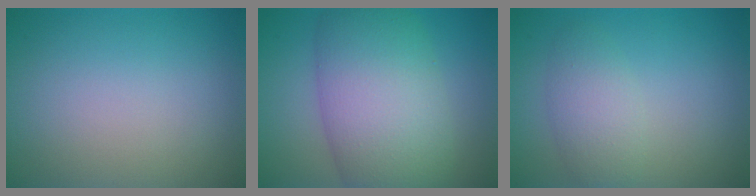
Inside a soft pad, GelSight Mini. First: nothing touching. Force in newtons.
{"total": 10.5, "press": 10.5, "slide": 0.1}
{"total": 2.9, "press": 2.9, "slide": 0.1}